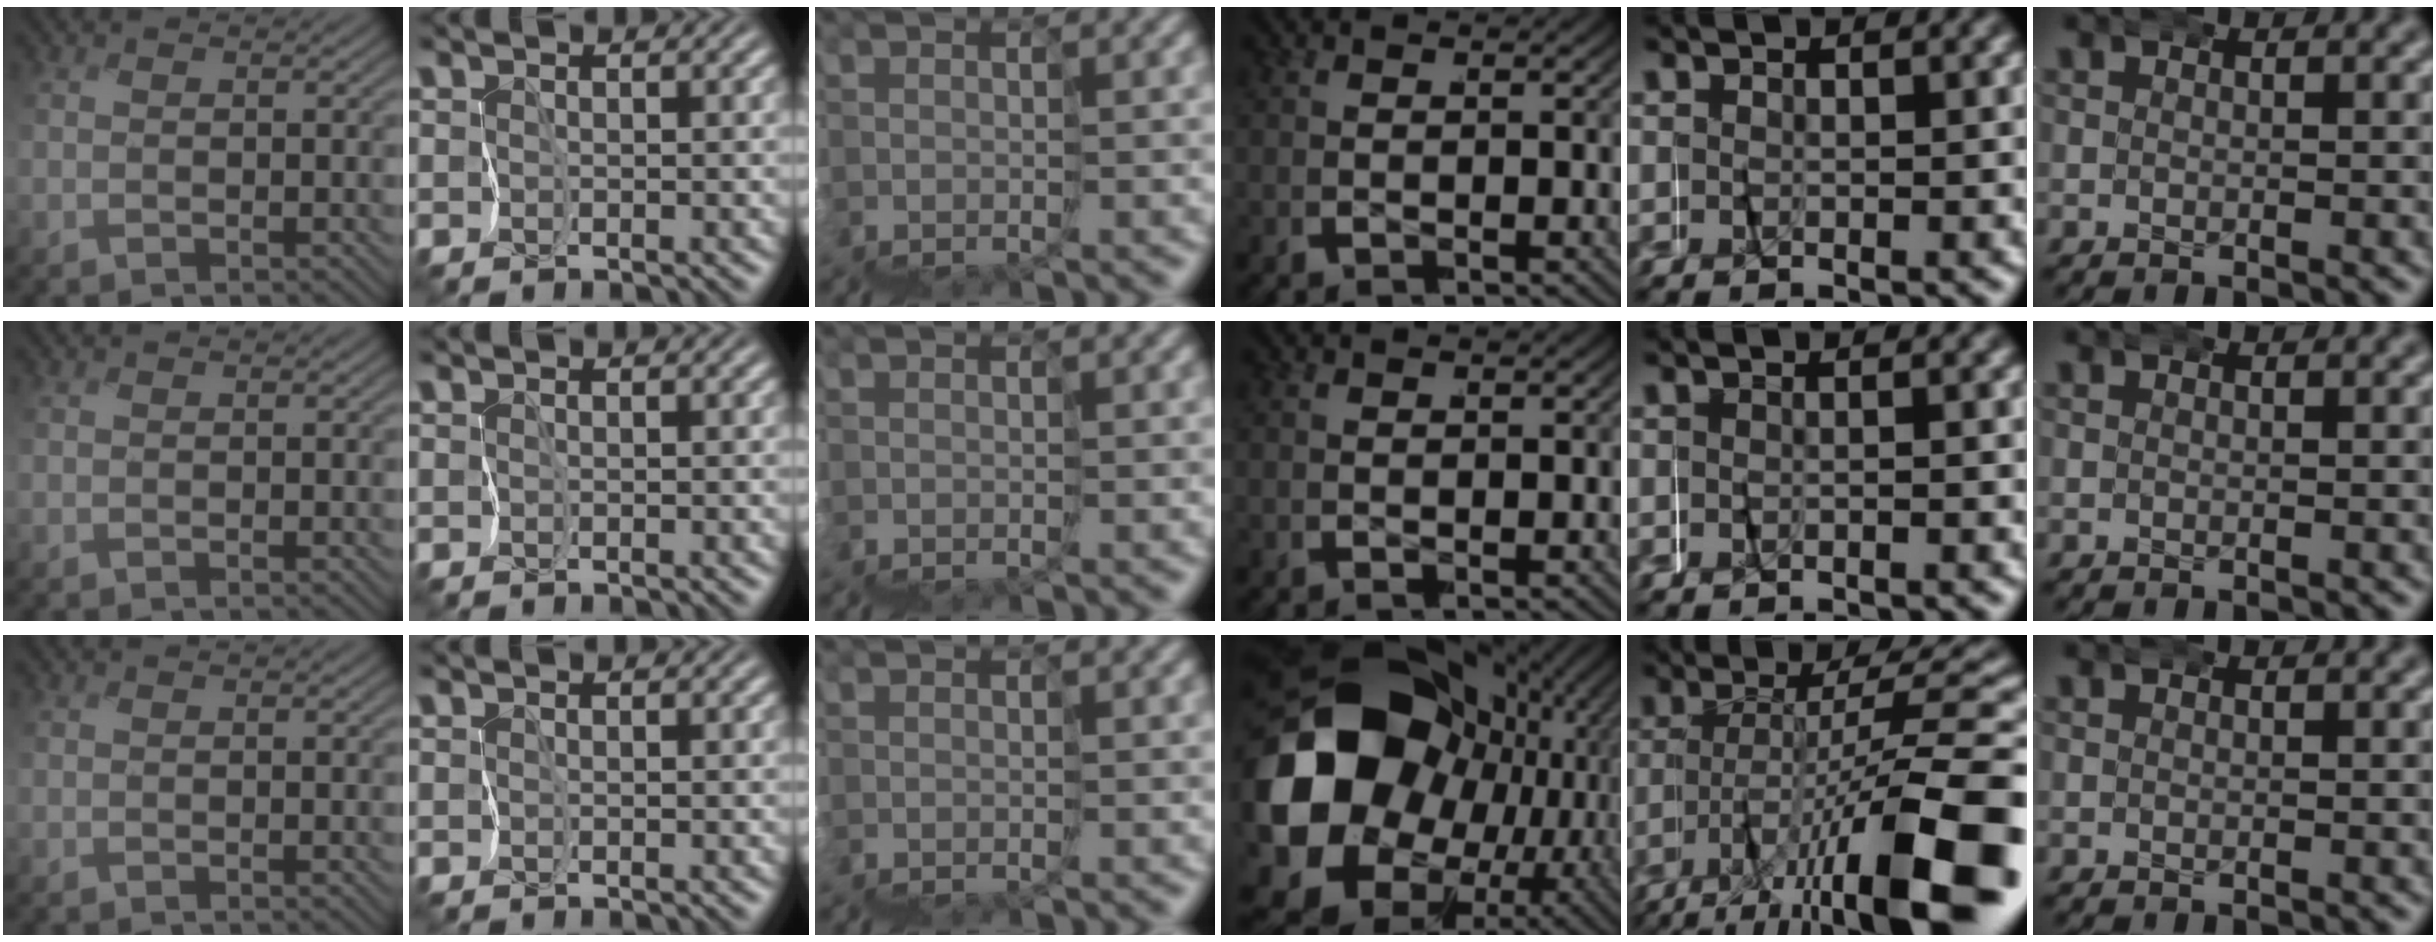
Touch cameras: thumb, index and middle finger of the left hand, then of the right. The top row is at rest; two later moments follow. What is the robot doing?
{"motion": "wrap", "object": "napkin"}